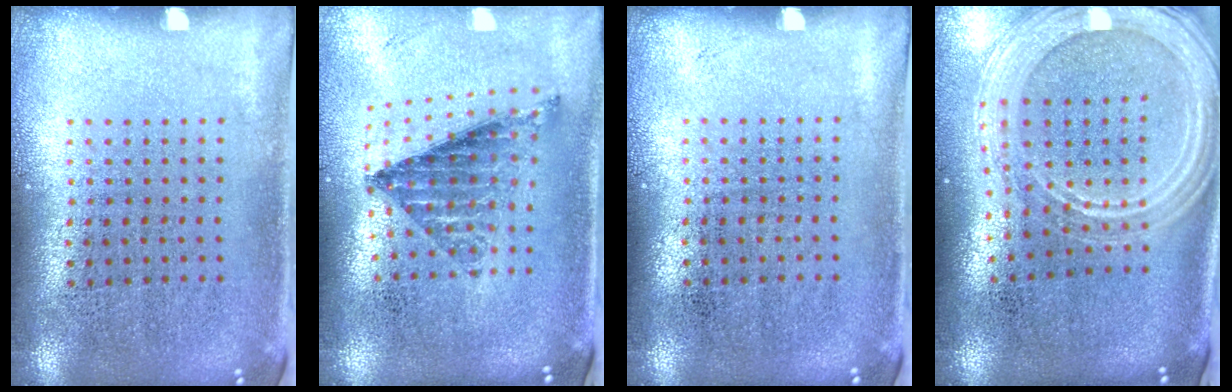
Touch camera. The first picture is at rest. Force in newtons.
{"total": 0.8, "press": 0.8, "slide": 0.2}
{"total": 0.0}
{"total": 2.3, "press": 2.1, "slide": 1.0}